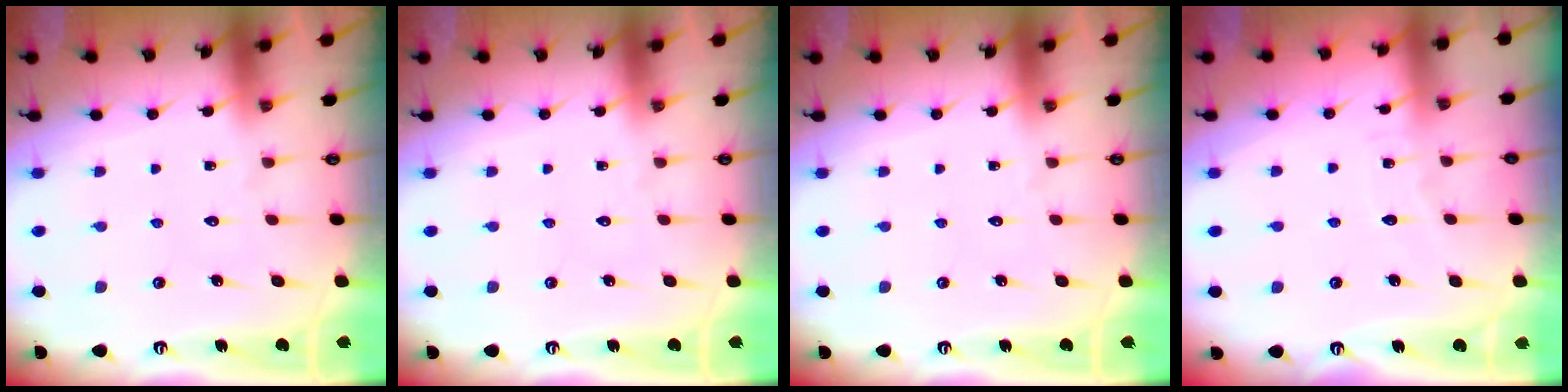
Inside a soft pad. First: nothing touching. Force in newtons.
{"total": 0.0}
{"total": 0.0}
{"total": 3.4, "press": 3.4, "slide": 0.4}